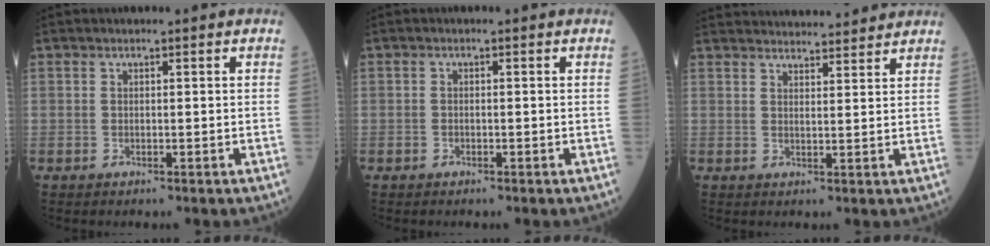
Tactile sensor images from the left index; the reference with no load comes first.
{"total": 0.0}
{"total": 14.6, "force": [14.0, 1.9, 3.4], "torque": [-0.047, 0.034, 0.196]}